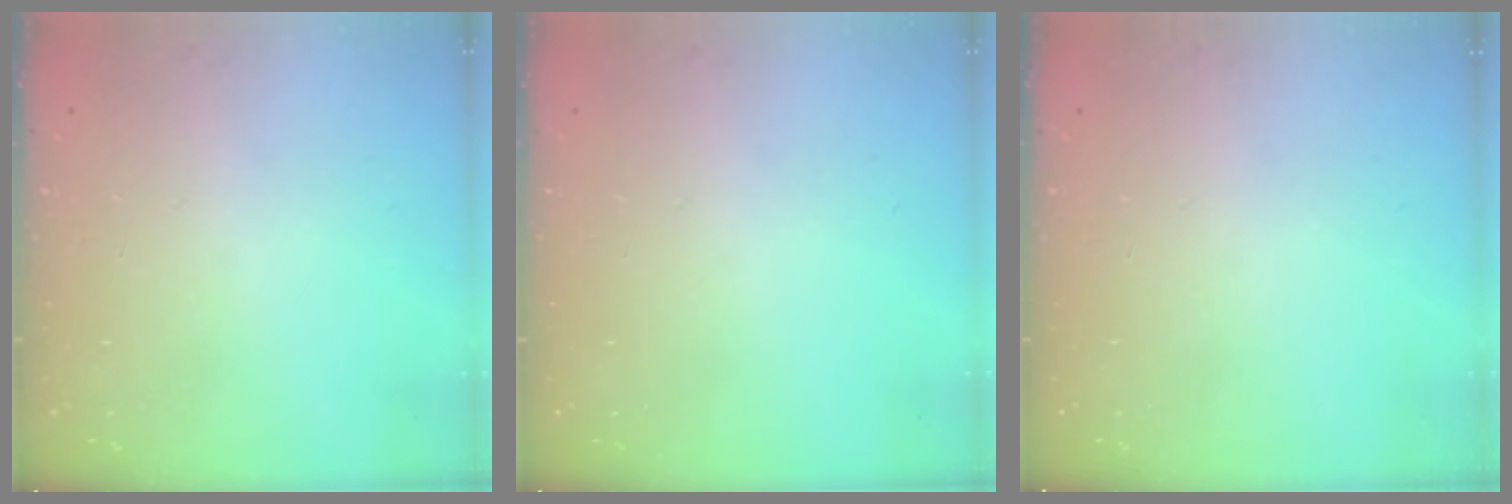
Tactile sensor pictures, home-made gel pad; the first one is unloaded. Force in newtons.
{"total": 0.0}
{"total": 0.0}